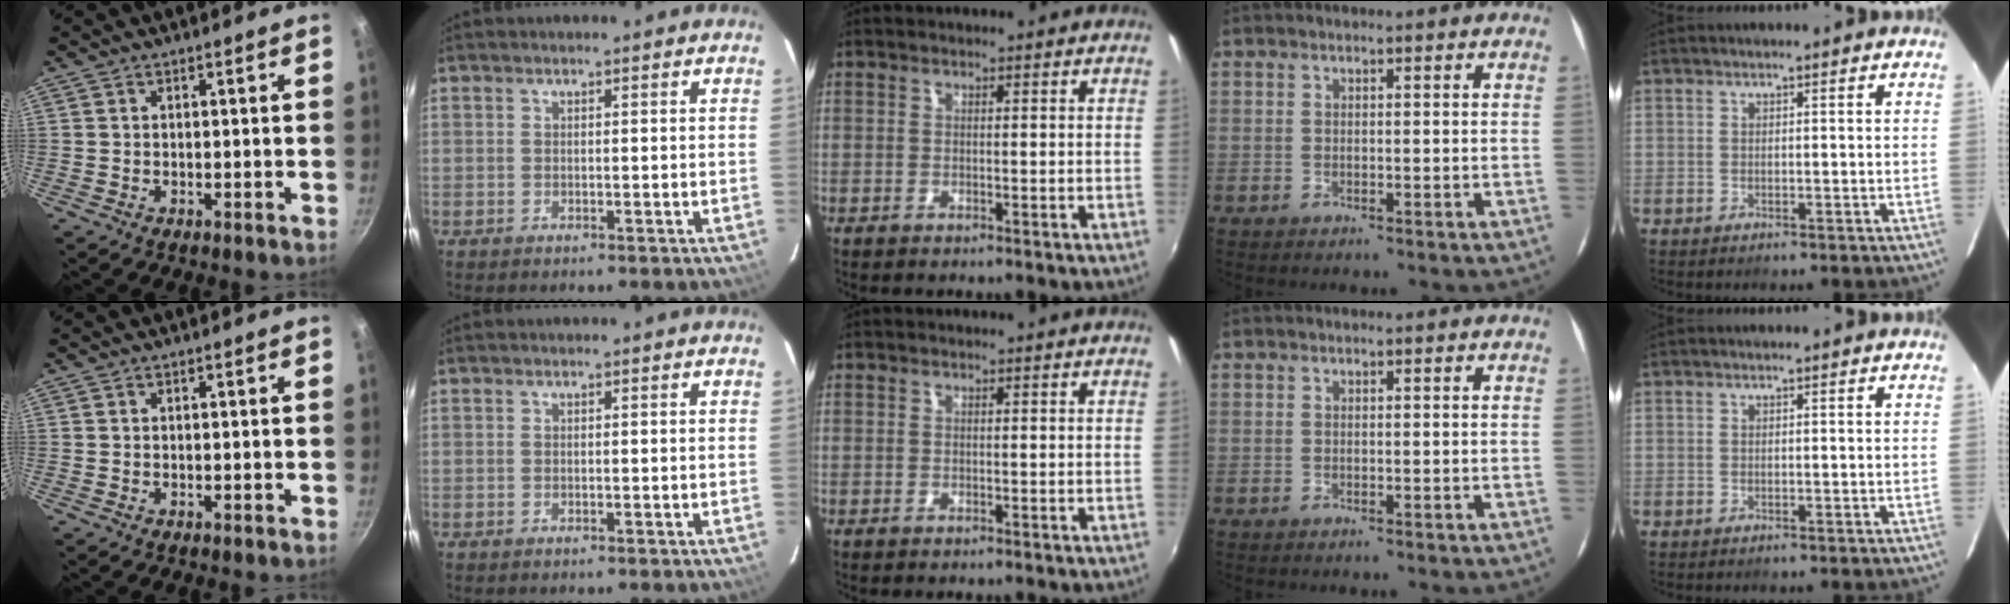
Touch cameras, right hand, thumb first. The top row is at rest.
{}